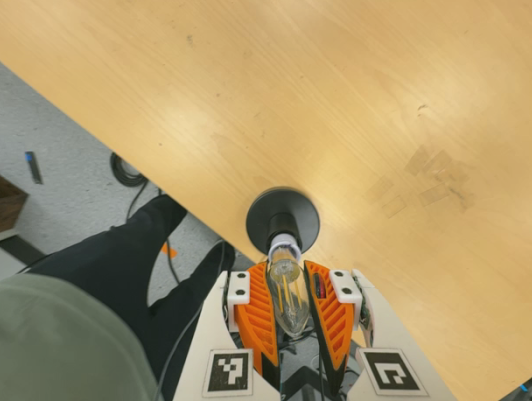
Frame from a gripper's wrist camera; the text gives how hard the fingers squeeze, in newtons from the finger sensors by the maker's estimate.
{"total": 20.7, "left": 22.5, "right": 19.0}